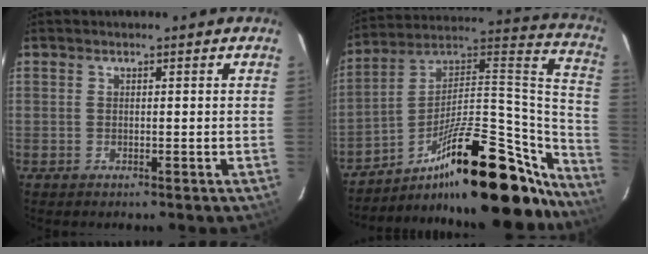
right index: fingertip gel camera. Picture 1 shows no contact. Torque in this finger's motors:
{"motor_torque": [0.65, -0.59, 0.89, 0.15]}